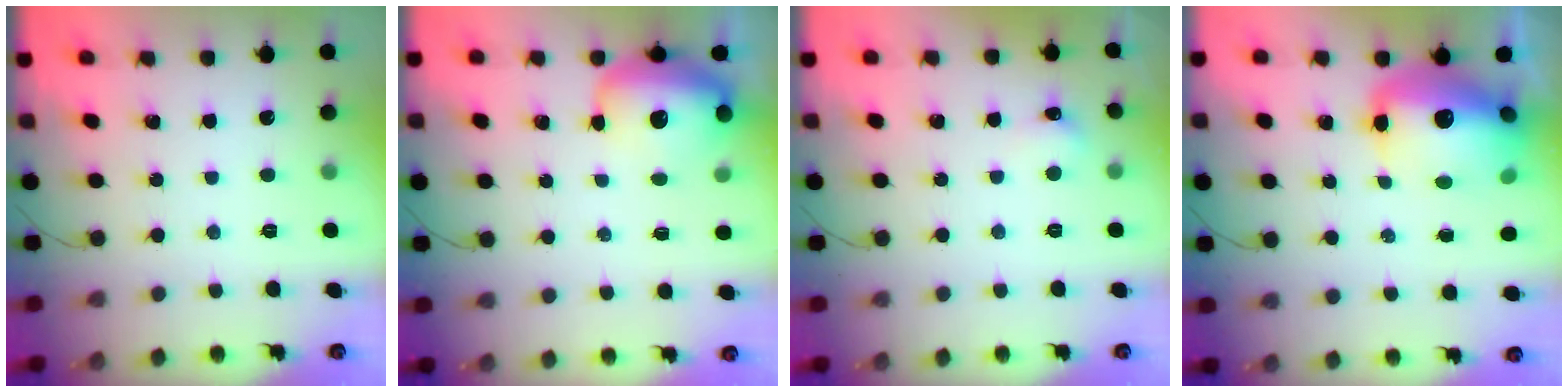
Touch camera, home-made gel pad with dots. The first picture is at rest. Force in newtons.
{"total": 20.7, "press": 17.4, "slide": 11.3}
{"total": 5.0, "press": 4.7, "slide": 1.5}
{"total": 18.0, "press": 17.5, "slide": 4.1}